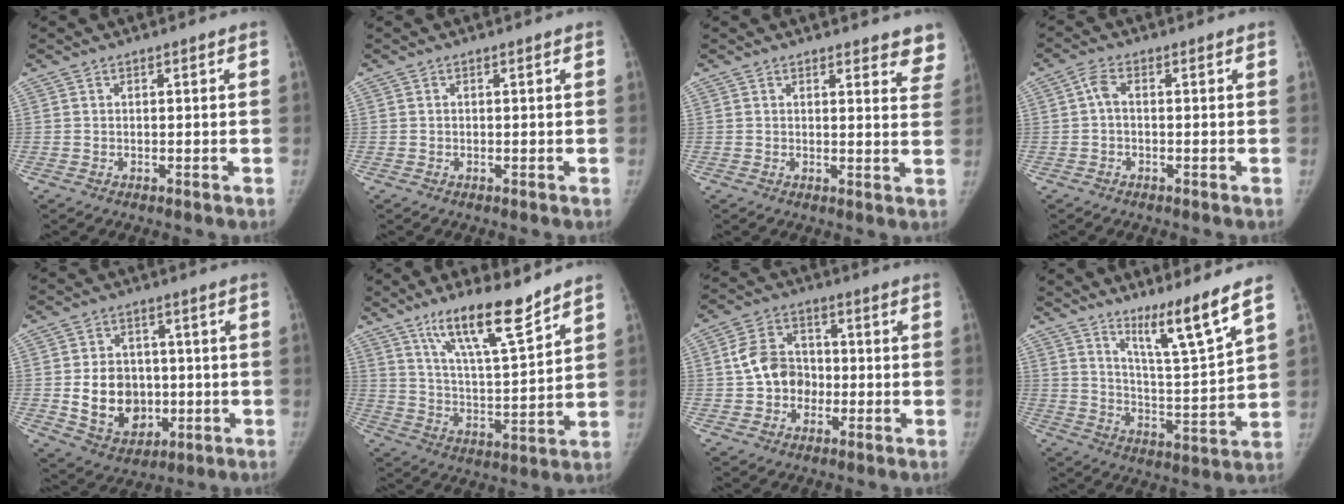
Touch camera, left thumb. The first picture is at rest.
{"total": 0.0}
{"total": 7.6, "force": [7.0, 2.2, 2.0], "torque": [0.025, -0.036, 0.051]}
{"total": 2.5, "force": [-0.1, 1.3, 2.2], "torque": [-0.042, 0.007, -0.007]}
{"total": 12.7, "force": [-1.3, 10.1, 7.5], "torque": [-0.083, 0.001, -0.005]}
{"total": 13.9, "force": [10.0, 2.4, 9.4], "torque": [-0.148, -0.065, 0.182]}
{"total": 9.0, "force": [-1.1, 7.5, 4.8], "torque": [-0.059, 0.026, -0.028]}
{"total": 11.0, "force": [8.0, -0.5, 7.6], "torque": [-0.123, -0.074, 0.141]}